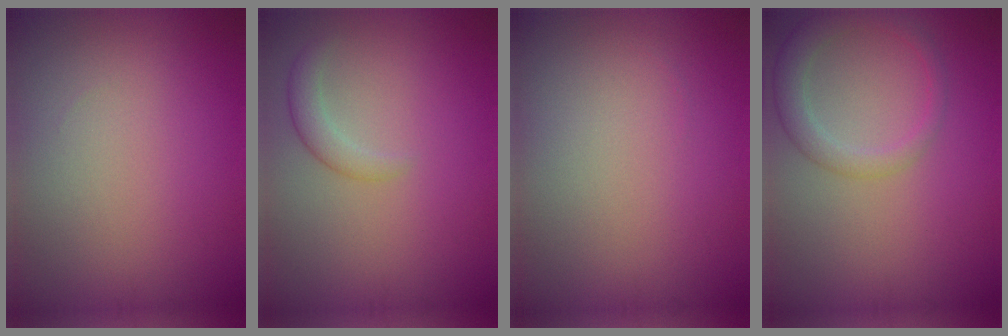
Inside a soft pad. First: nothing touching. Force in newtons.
{"total": 1.8, "press": 1.8, "slide": 0.0}
{"total": 0.0}
{"total": 2.9, "press": 2.9, "slide": 0.2}